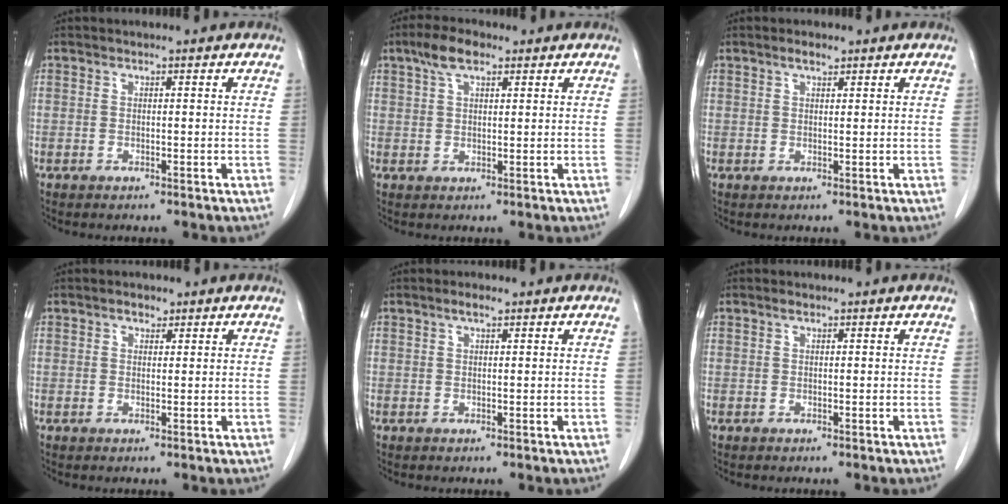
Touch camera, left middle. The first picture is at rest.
{"total": 4.6, "force": [2.9, 1.8, 3.1], "torque": [-0.065, 0.013, 0.055]}
{"total": 1.6, "force": [1.2, 0.5, 1.0], "torque": [-0.020, 0.002, 0.022]}
{"total": 1.4, "force": [1.0, 0.8, 0.6], "torque": [-0.011, 0.001, 0.015]}
{"total": 1.6, "force": [1.1, 0.3, 1.2], "torque": [-0.024, 0.004, 0.019]}
{"total": 0.6, "force": [0.5, 0.1, 0.4], "torque": [-0.011, 0.000, 0.010]}